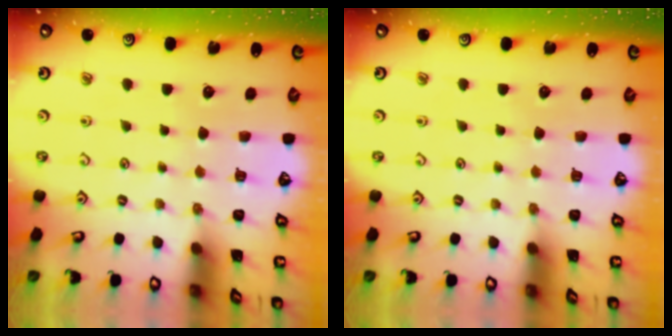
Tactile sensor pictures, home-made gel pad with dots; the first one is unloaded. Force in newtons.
{"total": 0.0}